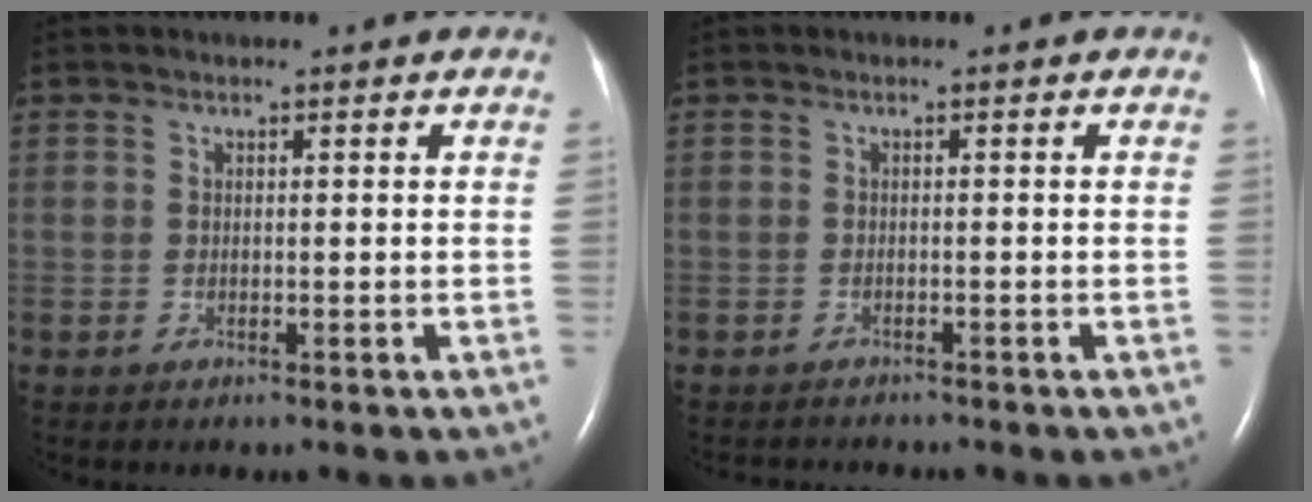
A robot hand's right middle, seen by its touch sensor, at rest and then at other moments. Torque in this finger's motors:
{"motor_torque": [-0.26, -0.09, -0.08, -0.02]}